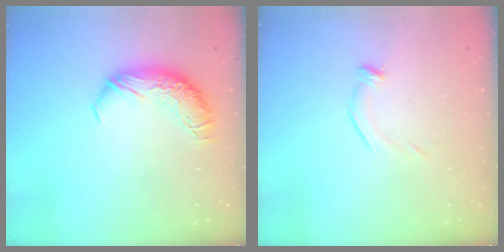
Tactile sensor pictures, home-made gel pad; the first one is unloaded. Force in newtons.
{"total": 5.5, "press": 5.4, "slide": 1.0}